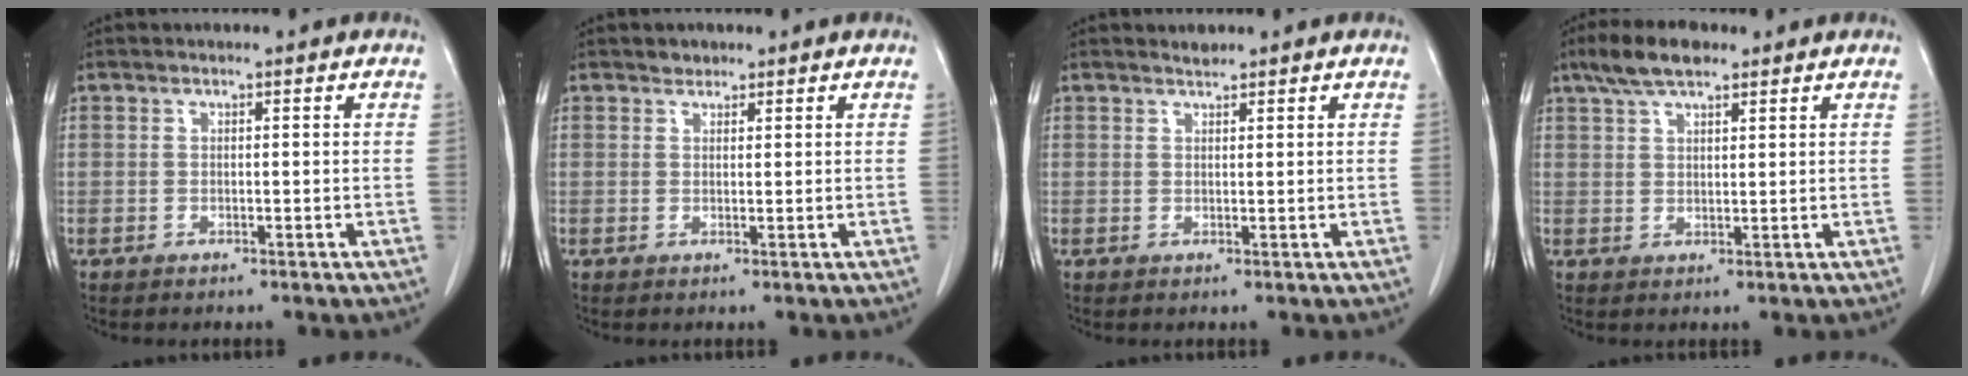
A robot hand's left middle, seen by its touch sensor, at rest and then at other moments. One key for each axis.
{"total": 1.2, "fx": 1.0, "fy": 0.7, "fz": 0.1, "tx": -0.001, "ty": 0.000, "tz": 0.013}
{"total": 1.0, "fx": 1.0, "fy": 0.1, "fz": 0.1, "tx": -0.011, "ty": -0.003, "tz": 0.019}
{"total": 6.2, "fx": 4.5, "fy": 2.1, "fz": 3.8, "tx": -0.079, "ty": 0.017, "tz": 0.083}